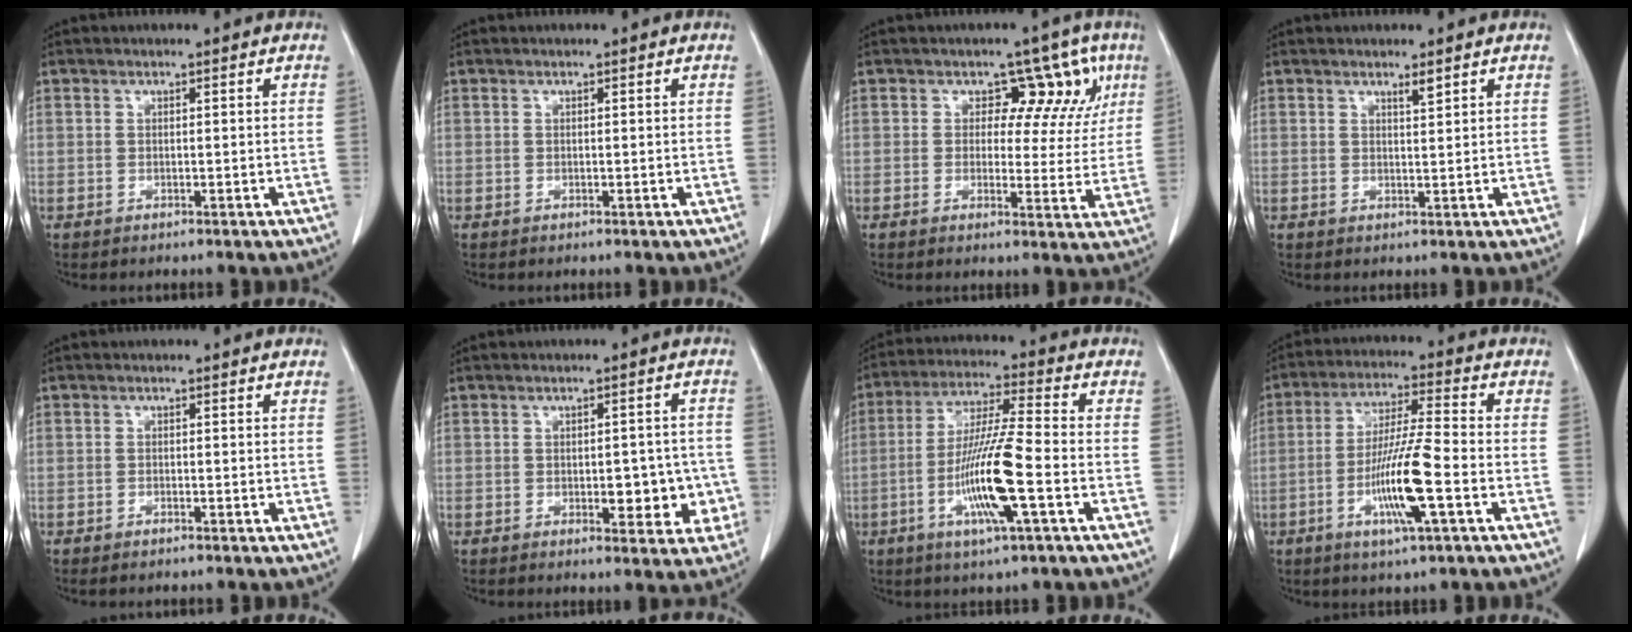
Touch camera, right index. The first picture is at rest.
{"total": 0.0}
{"total": 7.8, "force": [3.3, 5.6, 4.3], "torque": [-0.023, 0.016, 0.034]}
{"total": 1.3, "force": [1.0, 0.0, 0.8], "torque": [-0.015, -0.006, 0.018]}
{"total": 0.8, "force": [-0.7, 0.1, 0.4], "torque": [-0.013, -0.002, -0.010]}
{"total": 6.3, "force": [-1.4, 3.1, 5.2], "torque": [-0.048, 0.011, -0.009]}
{"total": 12.7, "force": [-3.8, 0.3, 12.1], "torque": [-0.237, -0.009, -0.072]}
{"total": 11.4, "force": [-3.6, 0.2, 10.8], "torque": [-0.207, -0.009, -0.067]}